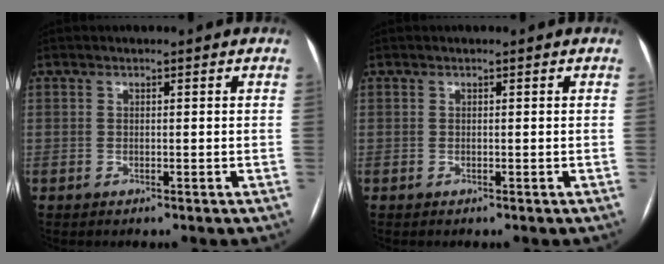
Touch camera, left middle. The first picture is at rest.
{"total": 0.0}